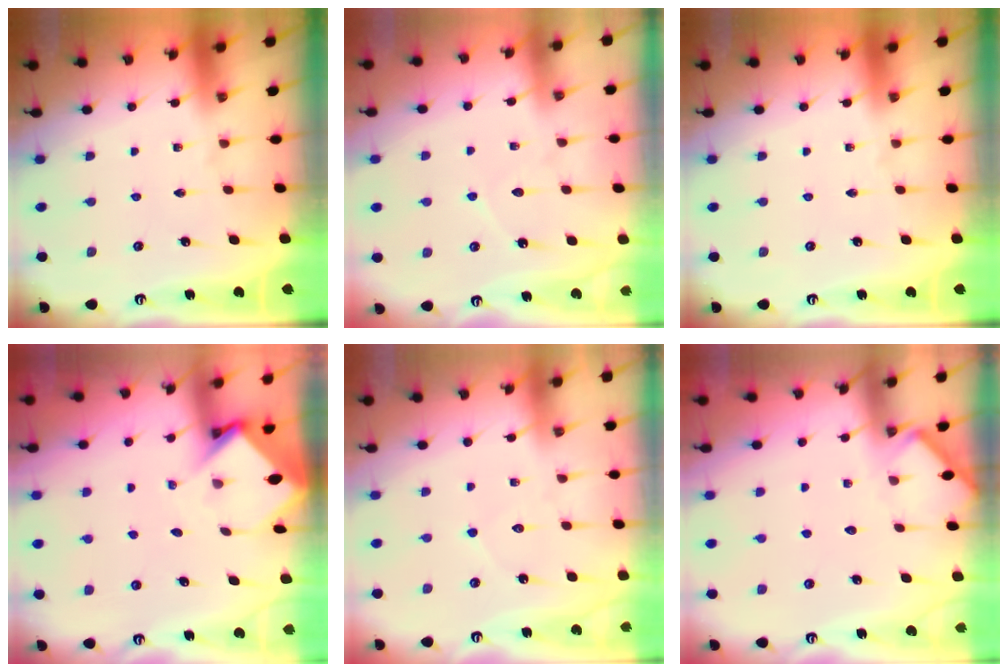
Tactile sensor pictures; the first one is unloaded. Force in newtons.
{"total": 4.9, "press": 4.8, "slide": 0.5}
{"total": 0.0}
{"total": 3.5, "press": 3.5, "slide": 0.3}
{"total": 4.3, "press": 4.3, "slide": 0.4}
{"total": 4.8, "press": 4.8, "slide": 0.6}